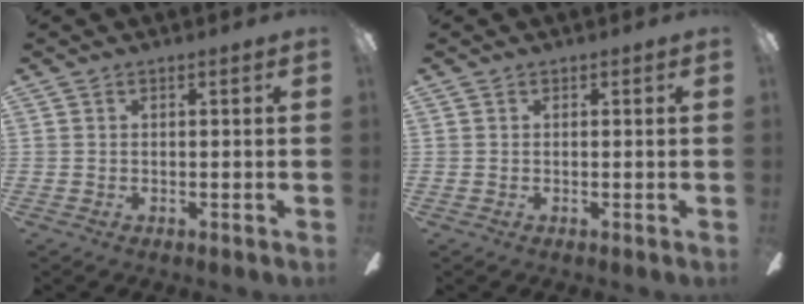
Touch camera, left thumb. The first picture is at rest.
{"total": 0.0}